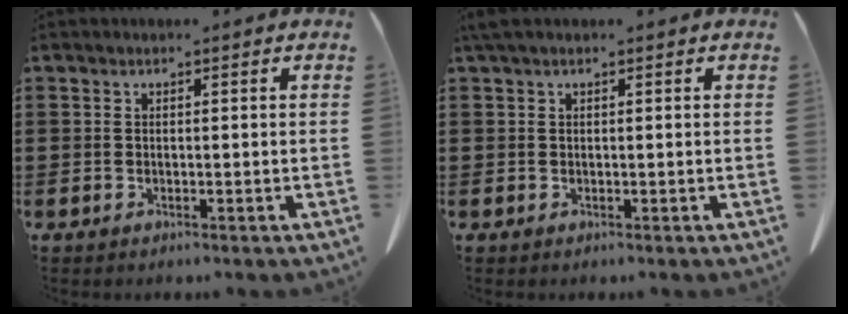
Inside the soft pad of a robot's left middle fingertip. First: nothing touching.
{"total": 1.0, "force": [0.4, 0.4, 0.8], "torque": [-0.018, 0.002, 0.006]}